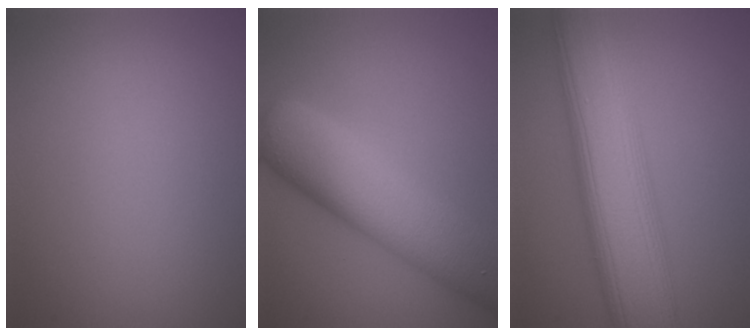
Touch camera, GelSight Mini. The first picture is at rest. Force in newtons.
{"total": 10.8, "press": 10.7, "slide": 0.4}
{"total": 10.5, "press": 10.5, "slide": 0.2}